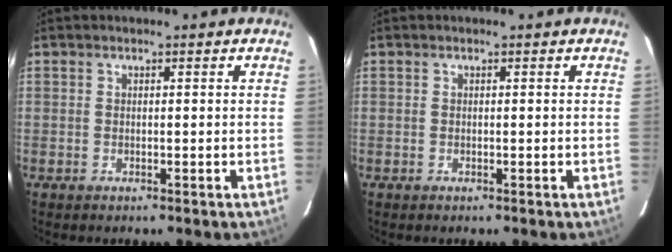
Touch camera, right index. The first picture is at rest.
{"total": 0.0}